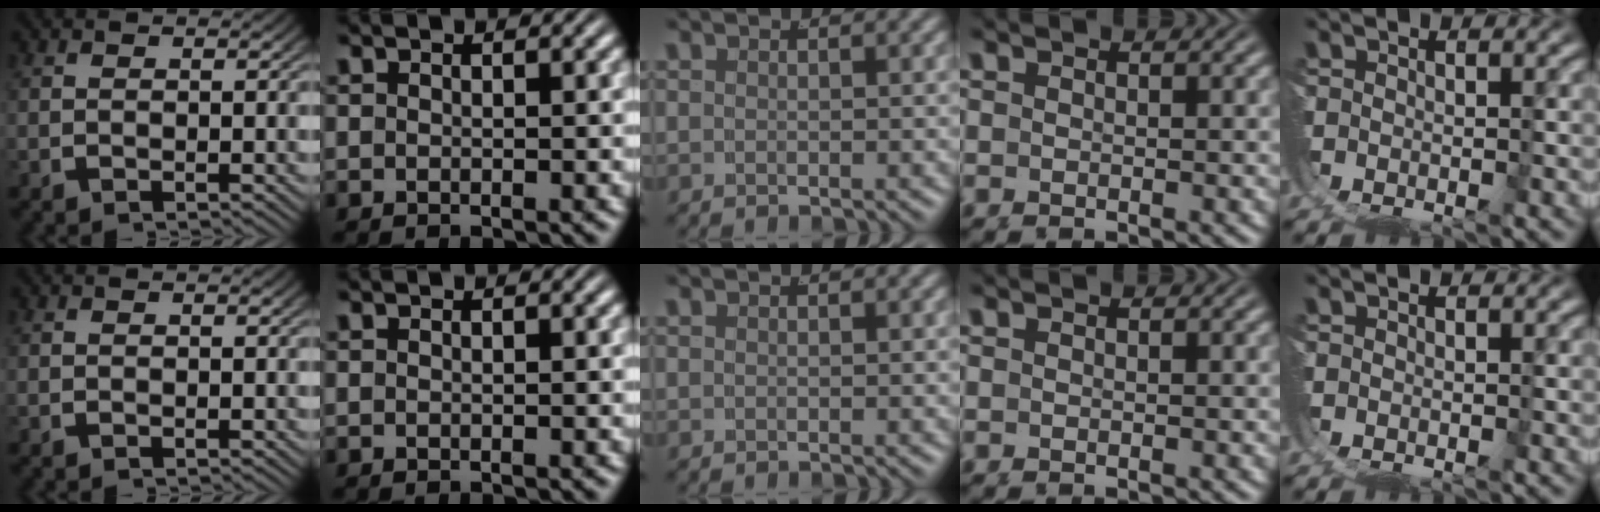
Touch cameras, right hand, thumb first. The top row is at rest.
{}